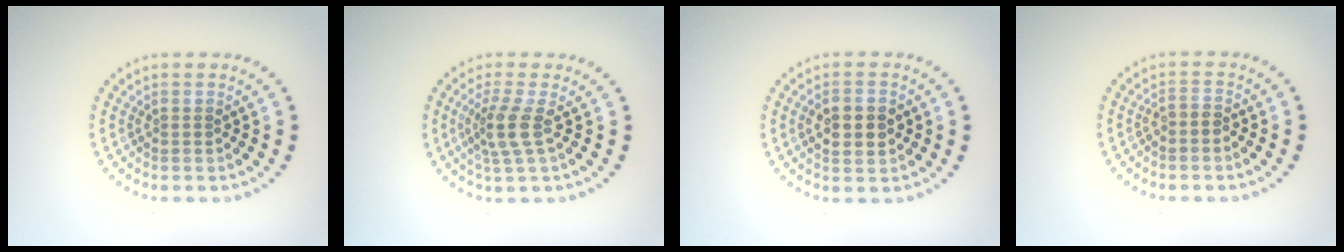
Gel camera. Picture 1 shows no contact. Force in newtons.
{"total": 2.7, "press": 2.1, "slide": 1.8}
{"total": 3.7, "press": 3.7, "slide": 0.1}
{"total": 0.9, "press": 0.6, "slide": 0.6}